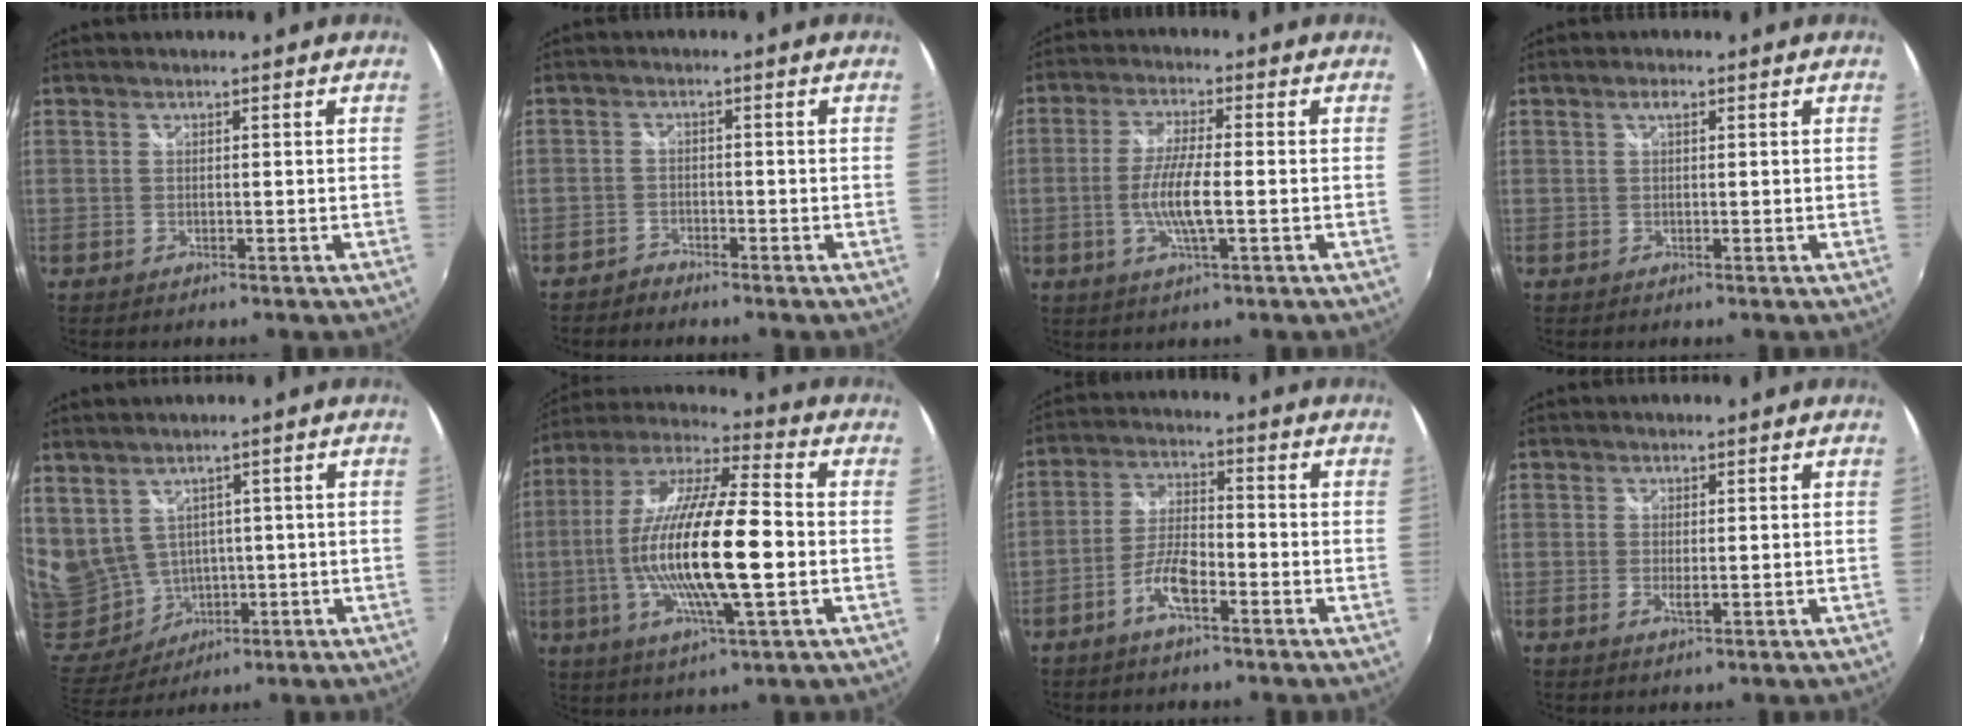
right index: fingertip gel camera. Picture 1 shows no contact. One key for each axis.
{"total": 2.4, "fx": -2.2, "fy": 0.9, "fz": -0.2, "tx": -0.009, "ty": 0.003, "tz": -0.048}
{"total": 7.6, "fx": -1.6, "fy": 1.0, "fz": 7.4, "tx": -0.146, "ty": -0.006, "tz": -0.030}
{"total": 1.2, "fx": 0.5, "fy": 0.4, "fz": 1.0, "tx": -0.018, "ty": 0.004, "tz": 0.007}
{"total": 13.4, "fx": 3.1, "fy": 10.7, "fz": 7.4, "tx": -0.185, "ty": -0.004, "tz": 0.099}
{"total": 20.7, "fx": -2.9, "fy": 3.6, "fz": 20.2, "tx": -0.378, "ty": -0.013, "tz": -0.056}
{"total": 6.6, "fx": -3.8, "fy": 1.8, "fz": 5.1, "tx": -0.111, "ty": 0.005, "tz": -0.072}
{"total": 1.5, "fx": -0.2, "fy": 0.5, "fz": 1.4, "tx": -0.027, "ty": -0.005, "tz": -0.003}